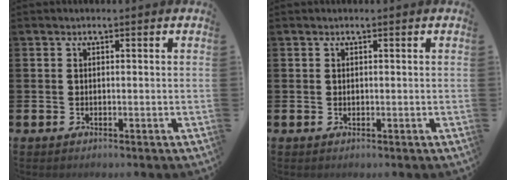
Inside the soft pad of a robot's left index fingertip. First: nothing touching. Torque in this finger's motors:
{"motor_torque": [0.15, -0.07, -0.01, -0.01]}